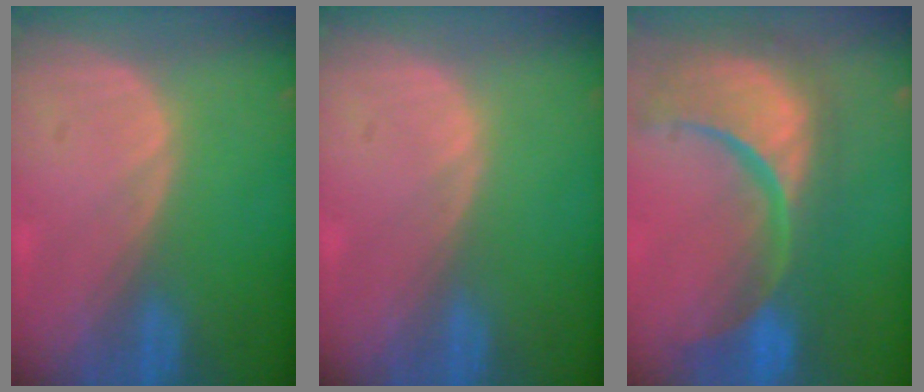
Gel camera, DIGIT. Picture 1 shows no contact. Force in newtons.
{"total": 0.0}
{"total": 15.5, "press": 12.2, "slide": 9.6}